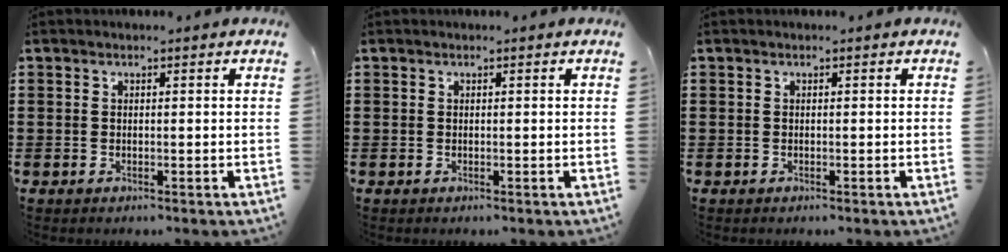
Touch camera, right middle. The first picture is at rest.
{"total": 0.0}
{"total": 0.0}